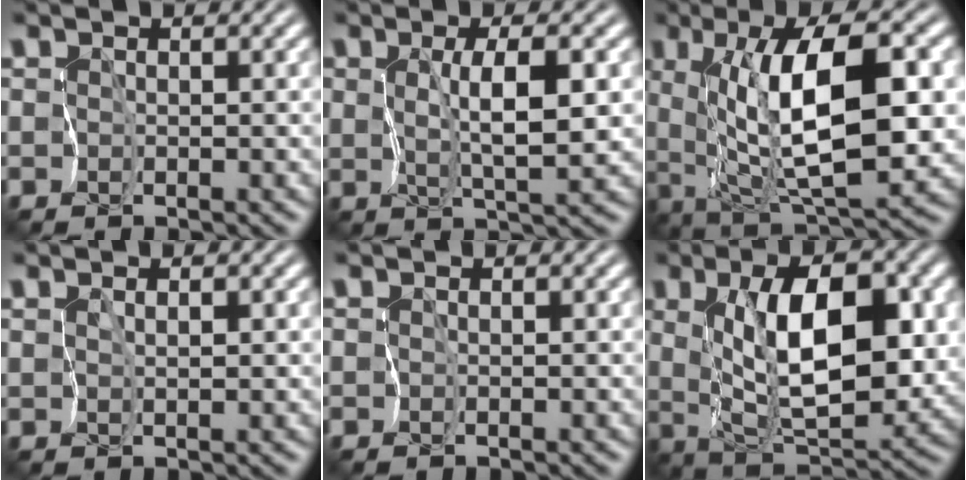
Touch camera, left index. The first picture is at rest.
{"total": 3.9, "force": [1.1, 0.7, 3.7], "torque": [-0.070, 0.001, 0.028]}
{"total": 11.0, "force": [1.9, 3.2, 10.4], "torque": [-0.160, 0.002, 0.035]}
{"total": 0.8, "force": [0.5, 0.0, 0.6], "torque": [-0.008, 0.000, 0.017]}
{"total": 0.0}
{"total": 9.4, "force": [2.1, 3.8, 8.3], "torque": [-0.134, 0.002, 0.045]}